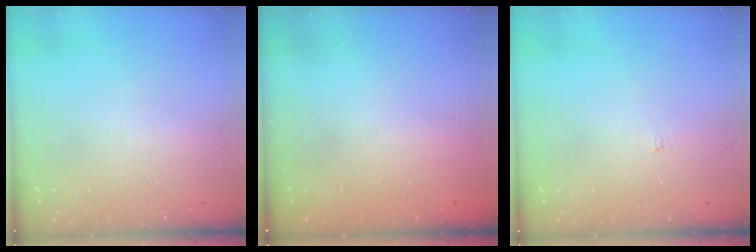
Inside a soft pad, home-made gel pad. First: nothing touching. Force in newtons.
{"total": 2.3, "press": 2.1, "slide": 0.8}
{"total": 2.6, "press": 2.6, "slide": 0.3}